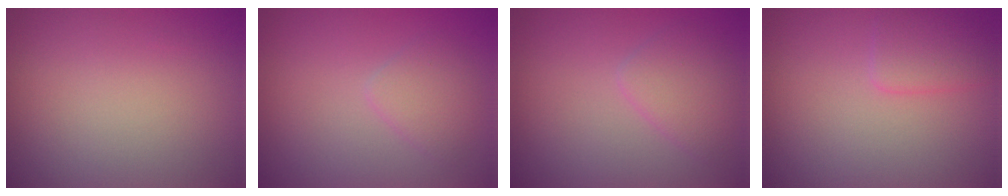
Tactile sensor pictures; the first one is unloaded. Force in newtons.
{"total": 1.9, "press": 1.9, "slide": 0.1}
{"total": 2.5, "press": 2.5, "slide": 0.1}
{"total": 2.0, "press": 2.0, "slide": 0.1}